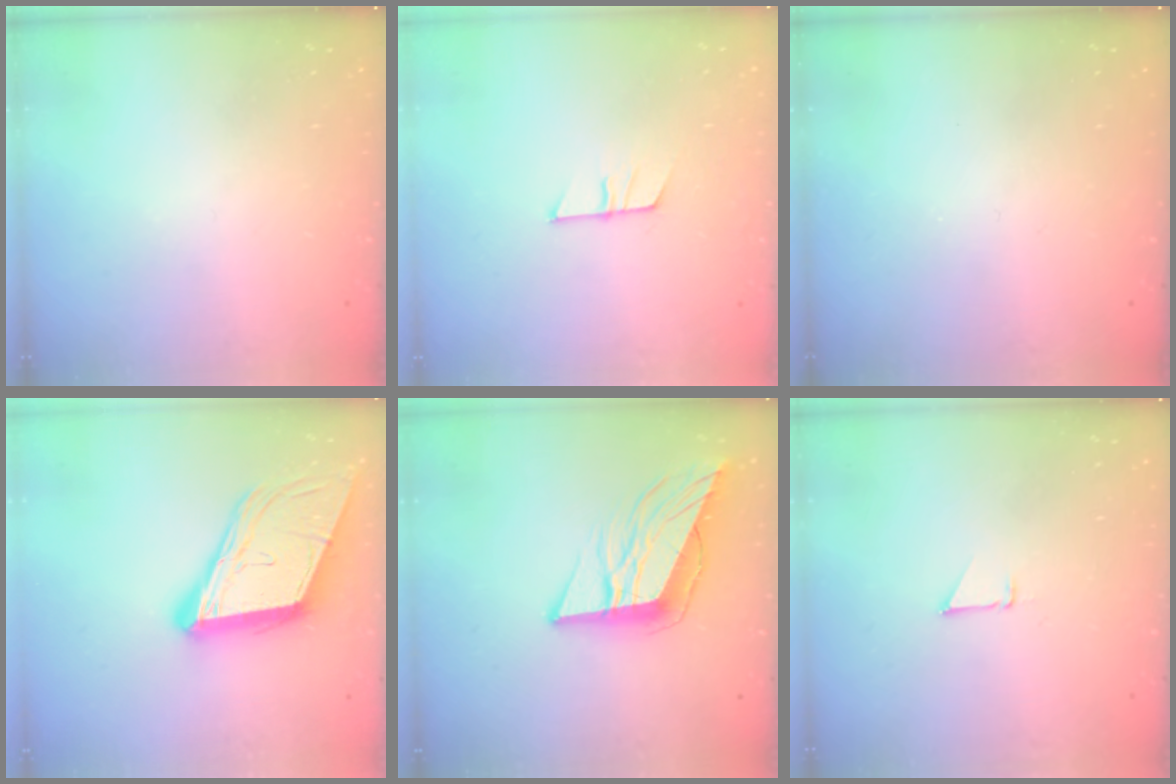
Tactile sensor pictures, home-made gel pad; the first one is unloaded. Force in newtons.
{"total": 7.1, "press": 7.1, "slide": 0.6}
{"total": 0.0}
{"total": 16.6, "press": 16.1, "slide": 4.0}
{"total": 12.0, "press": 11.6, "slide": 3.3}
{"total": 0.9, "press": 0.9, "slide": 0.1}